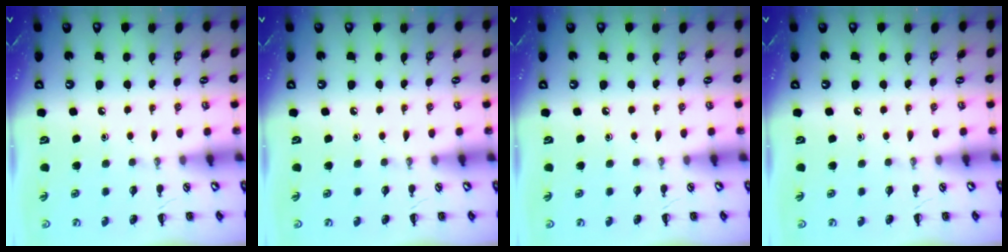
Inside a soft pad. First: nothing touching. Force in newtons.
{"total": 0.0}
{"total": 0.0}
{"total": 0.0}